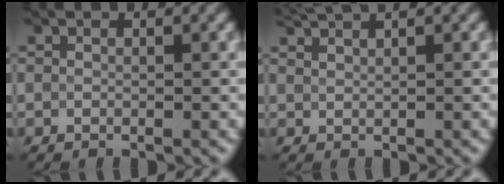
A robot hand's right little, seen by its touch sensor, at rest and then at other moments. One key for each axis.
{"total": 2.2, "fx": 2.0, "fy": 0.2, "fz": 0.8, "tx": -0.012, "ty": 0.007, "tz": 0.039}